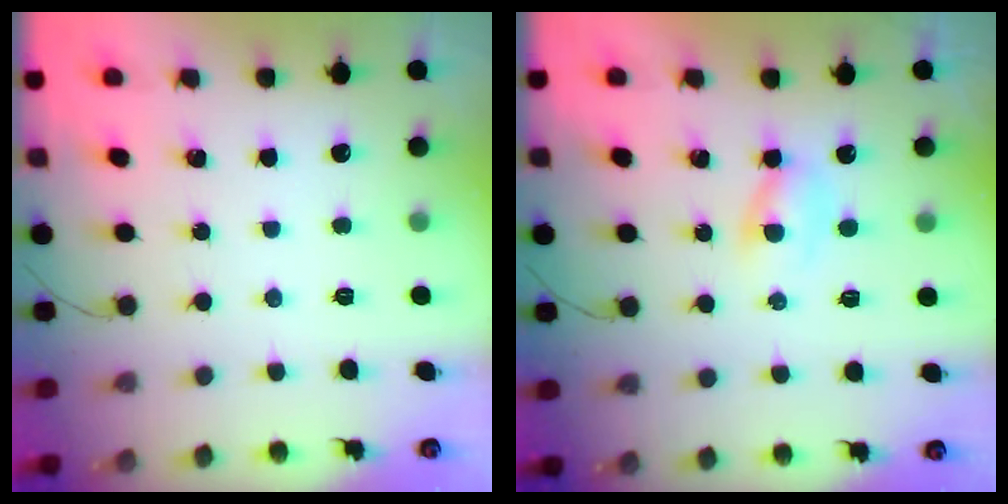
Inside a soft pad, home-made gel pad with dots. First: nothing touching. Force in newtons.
{"total": 2.0, "press": 1.8, "slide": 0.9}